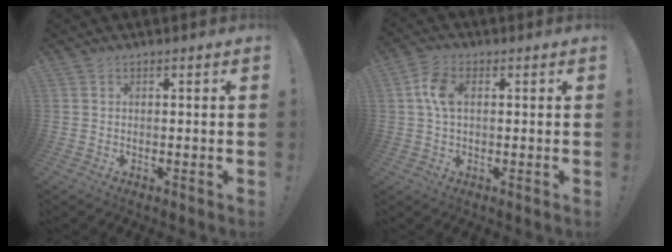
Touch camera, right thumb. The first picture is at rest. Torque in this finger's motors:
{"motor_torque": [0.06, 0.07, 0.63, -0.12, 0.03]}